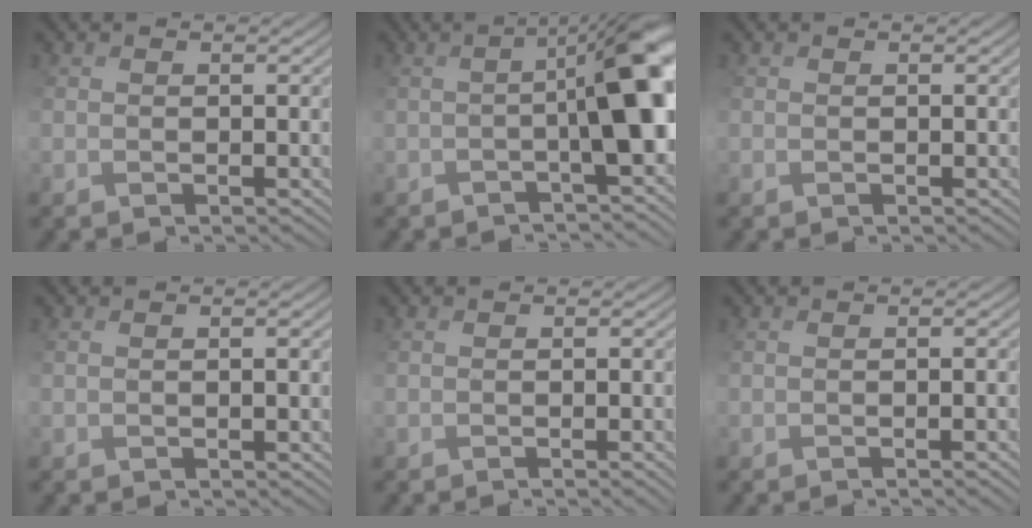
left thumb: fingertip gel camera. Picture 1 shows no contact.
{"total": 7.8, "force": [-1.7, 1.5, 7.5], "torque": [-0.090, 0.014, -0.025]}
{"total": 0.0}
{"total": 0.6, "force": [-0.1, 0.2, 0.5], "torque": [-0.005, 0.002, 0.008]}
{"total": 3.2, "force": [-1.0, 1.0, 2.9], "torque": [-0.022, 0.002, 0.006]}
{"total": 3.9, "force": [-1.2, 1.1, 3.5], "torque": [-0.024, 0.004, 0.003]}